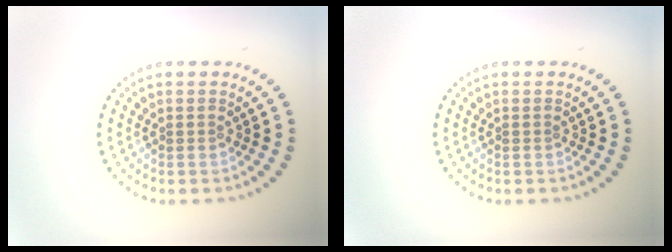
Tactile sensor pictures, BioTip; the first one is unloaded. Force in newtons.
{"total": 0.0}